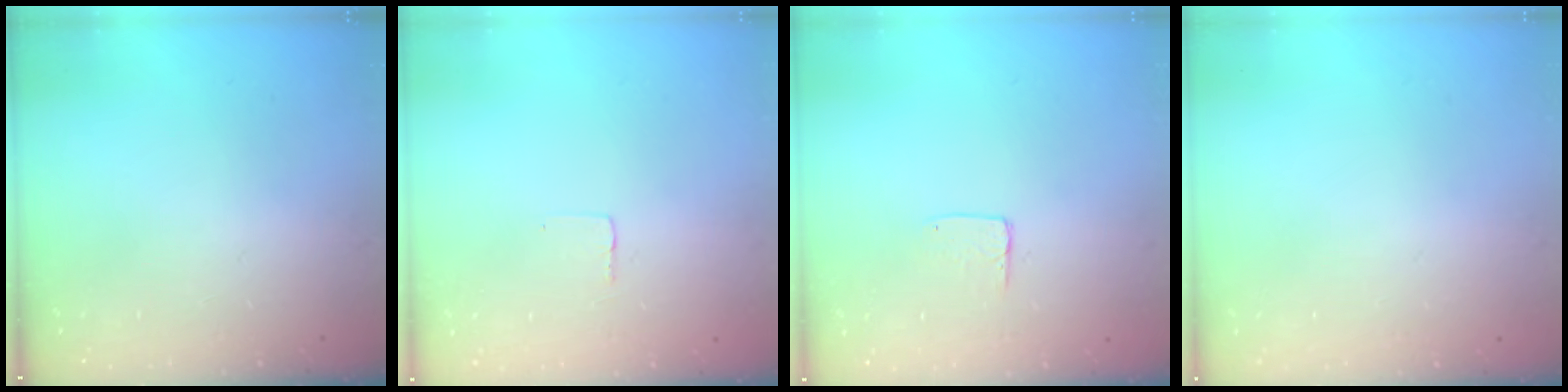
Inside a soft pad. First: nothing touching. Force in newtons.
{"total": 1.9, "press": 1.9, "slide": 0.1}
{"total": 3.6, "press": 3.6, "slide": 0.3}
{"total": 0.0}